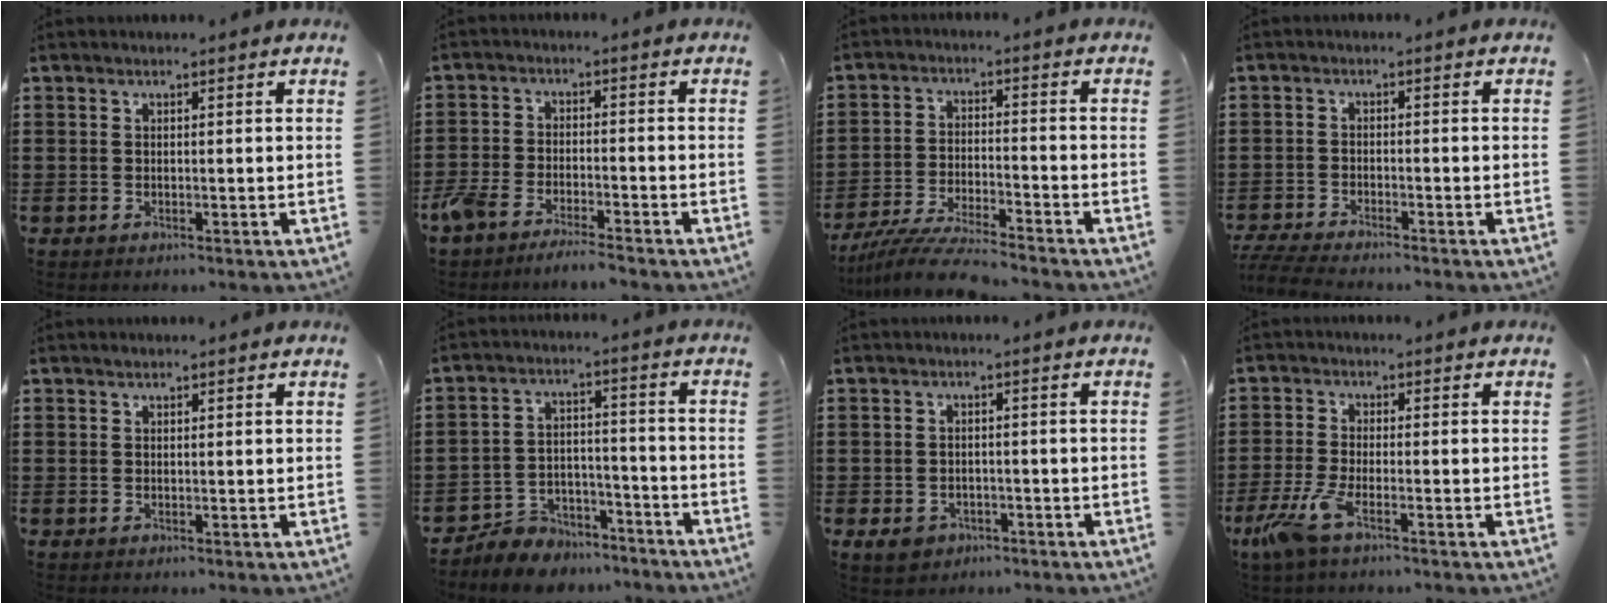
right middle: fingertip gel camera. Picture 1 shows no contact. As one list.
[{"total": 4.6, "force": [-4.3, 0.6, 1.4], "torque": [-0.054, -0.008, -0.093]}, {"total": 7.2, "force": [-6.6, 0.2, 2.6], "torque": [-0.055, -0.007, -0.128]}, {"total": 3.5, "force": [-3.3, 0.1, 1.1], "torque": [-0.040, -0.011, -0.073]}, {"total": 0.0}, {"total": 6.6, "force": [-6.4, 1.6, 0.2], "torque": [-0.007, 0.019, -0.130]}, {"total": 2.5, "force": [-1.8, 1.6, 0.8], "torque": [-0.019, 0.001, -0.038]}, {"total": 5.5, "force": [-3.0, 1.3, 4.5], "torque": [-0.122, -0.021, -0.062]}]